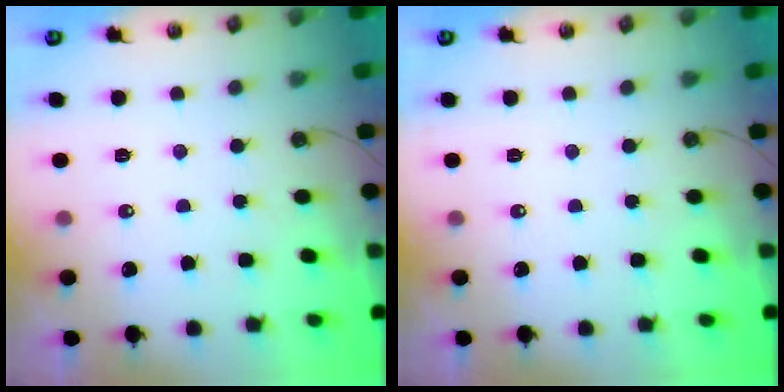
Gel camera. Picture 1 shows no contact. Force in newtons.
{"total": 0.0}